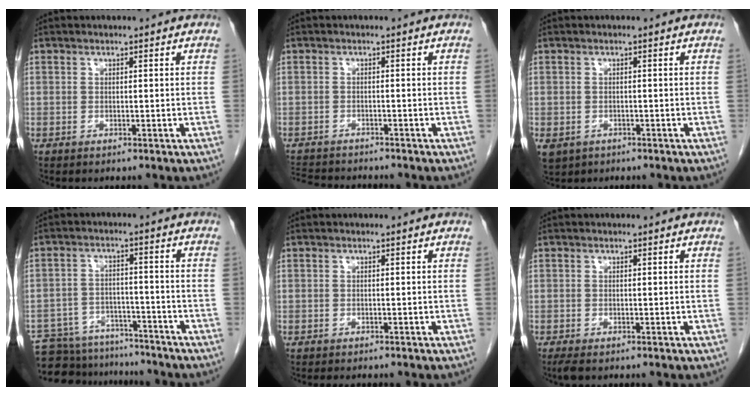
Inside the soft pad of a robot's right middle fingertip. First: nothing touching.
{"total": 7.2, "force": [-6.8, 1.1, 2.0], "torque": [-0.033, -0.005, -0.107]}
{"total": 6.7, "force": [-3.6, 5.0, 2.6], "torque": [-0.072, -0.008, -0.047]}
{"total": 14.6, "force": [-13.6, 4.5, 2.9], "torque": [-0.059, 0.017, -0.194]}
{"total": 2.2, "force": [-1.9, 0.7, 0.9], "torque": [-0.015, -0.005, -0.019]}
{"total": 1.6, "force": [-1.2, 0.4, 0.9], "torque": [-0.020, -0.006, -0.020]}